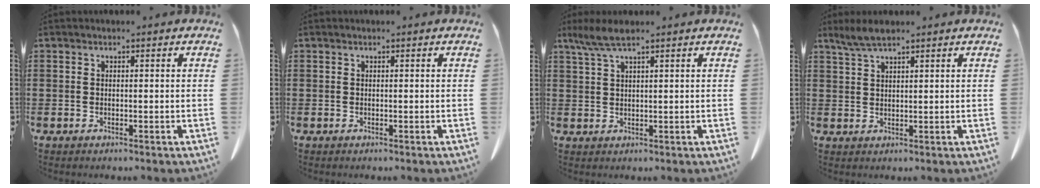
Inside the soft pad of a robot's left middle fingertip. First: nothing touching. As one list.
[{"total": 0.0}, {"total": 3.9, "force": [2.6, 0.5, 2.9], "torque": [-0.062, 0.000, 0.048]}, {"total": 3.1, "force": [2.3, 0.5, 1.9], "torque": [-0.043, 0.001, 0.044]}]